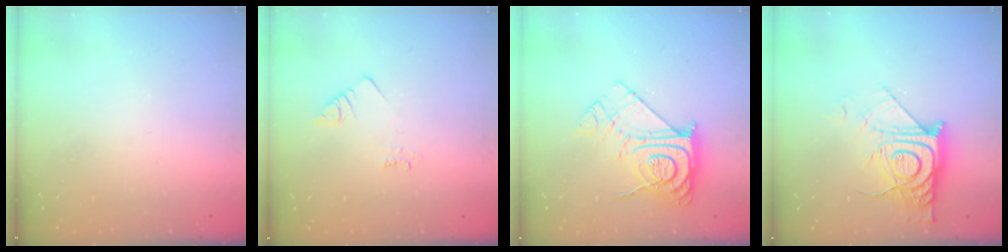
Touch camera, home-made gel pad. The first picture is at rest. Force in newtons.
{"total": 2.5, "press": 2.5, "slide": 0.5}
{"total": 15.1, "press": 15.0, "slide": 1.6}
{"total": 13.0, "press": 12.9, "slide": 1.1}